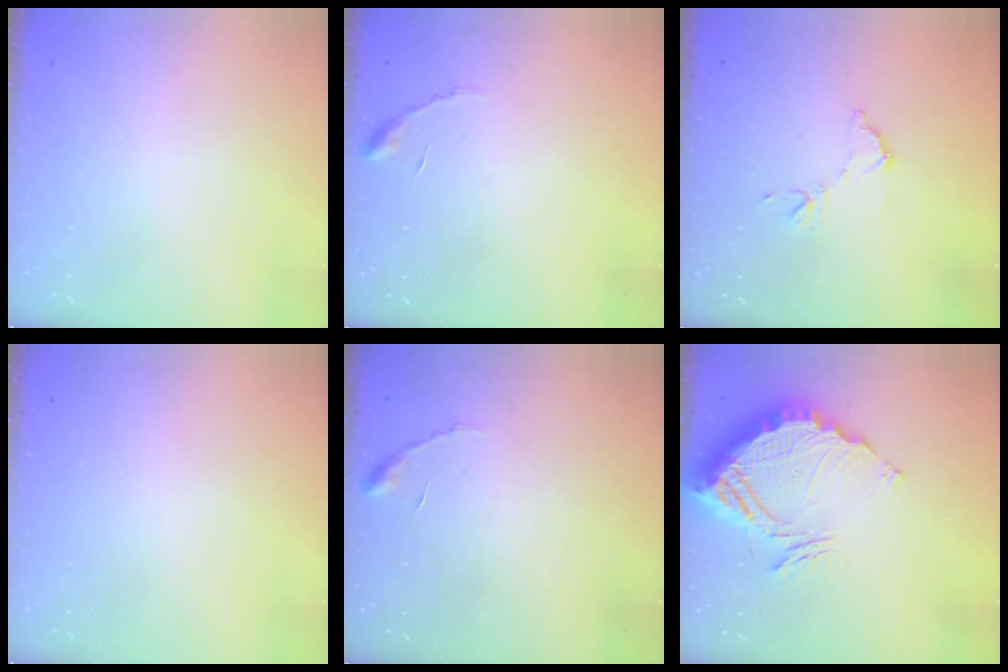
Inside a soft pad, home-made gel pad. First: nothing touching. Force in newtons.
{"total": 6.2, "press": 6.2, "slide": 0.4}
{"total": 8.2, "press": 8.2, "slide": 0.4}
{"total": 0.0}
{"total": 6.2, "press": 6.2, "slide": 0.4}
{"total": 15.9, "press": 15.8, "slide": 1.2}